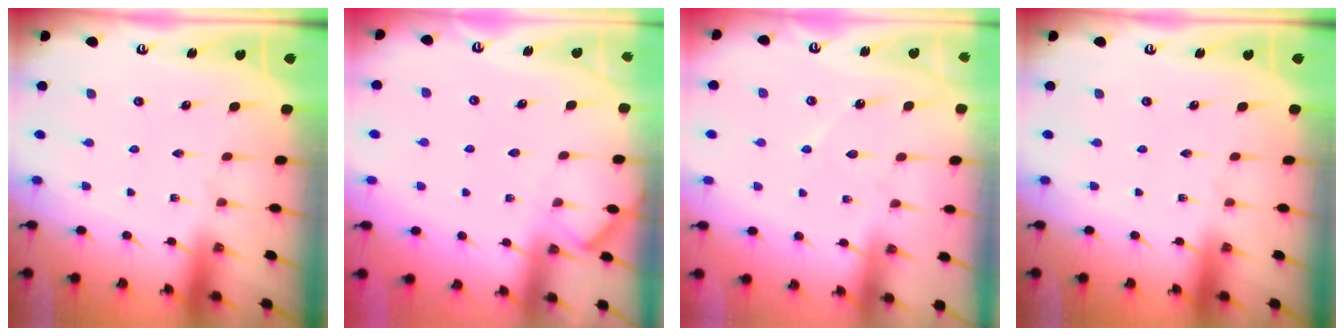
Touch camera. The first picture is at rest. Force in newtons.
{"total": 3.8, "press": 3.8, "slide": 0.6}
{"total": 4.8, "press": 4.7, "slide": 0.6}
{"total": 0.0}